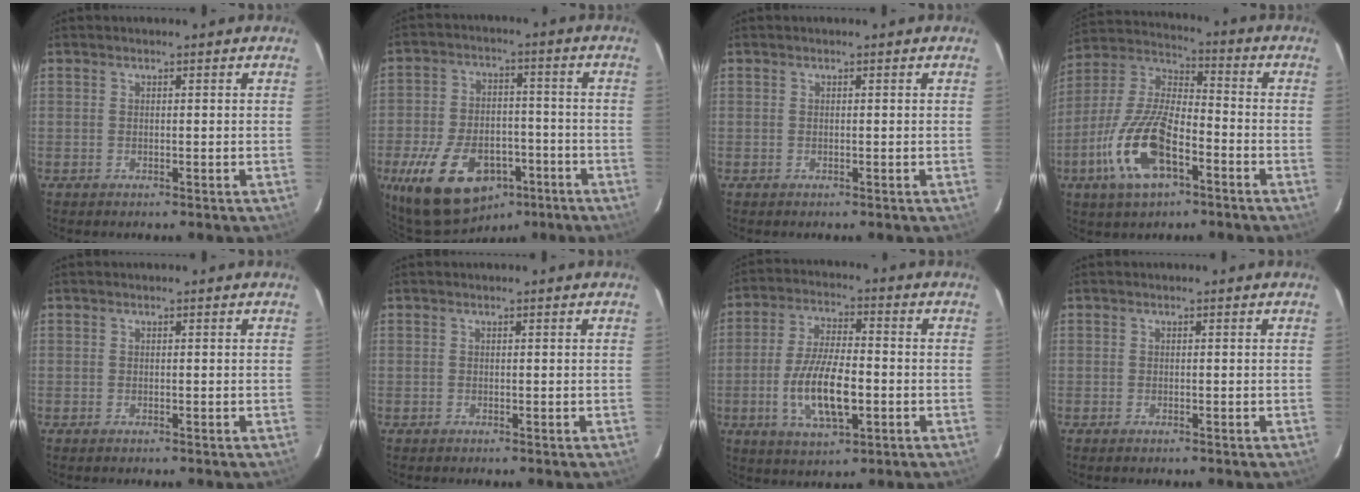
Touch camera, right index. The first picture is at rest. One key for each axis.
{"total": 17.6, "fx": -9.6, "fy": 10.4, "fz": 10.6, "tx": -0.220, "ty": 0.002, "tz": -0.144}
{"total": 0.0}
{"total": 17.0, "fx": -7.5, "fy": 6.8, "fz": 13.6, "tx": -0.292, "ty": -0.009, "tz": -0.148}
{"total": 0.0}
{"total": 0.0}
{"total": 12.3, "fx": -3.1, "fy": 4.5, "fz": 11.0, "tx": -0.222, "ty": -0.008, "tz": -0.052}
{"total": 0.6, "fx": -0.5, "fy": 0.3, "fz": 0.3, "tx": -0.005, "ty": -0.003, "tz": -0.010}